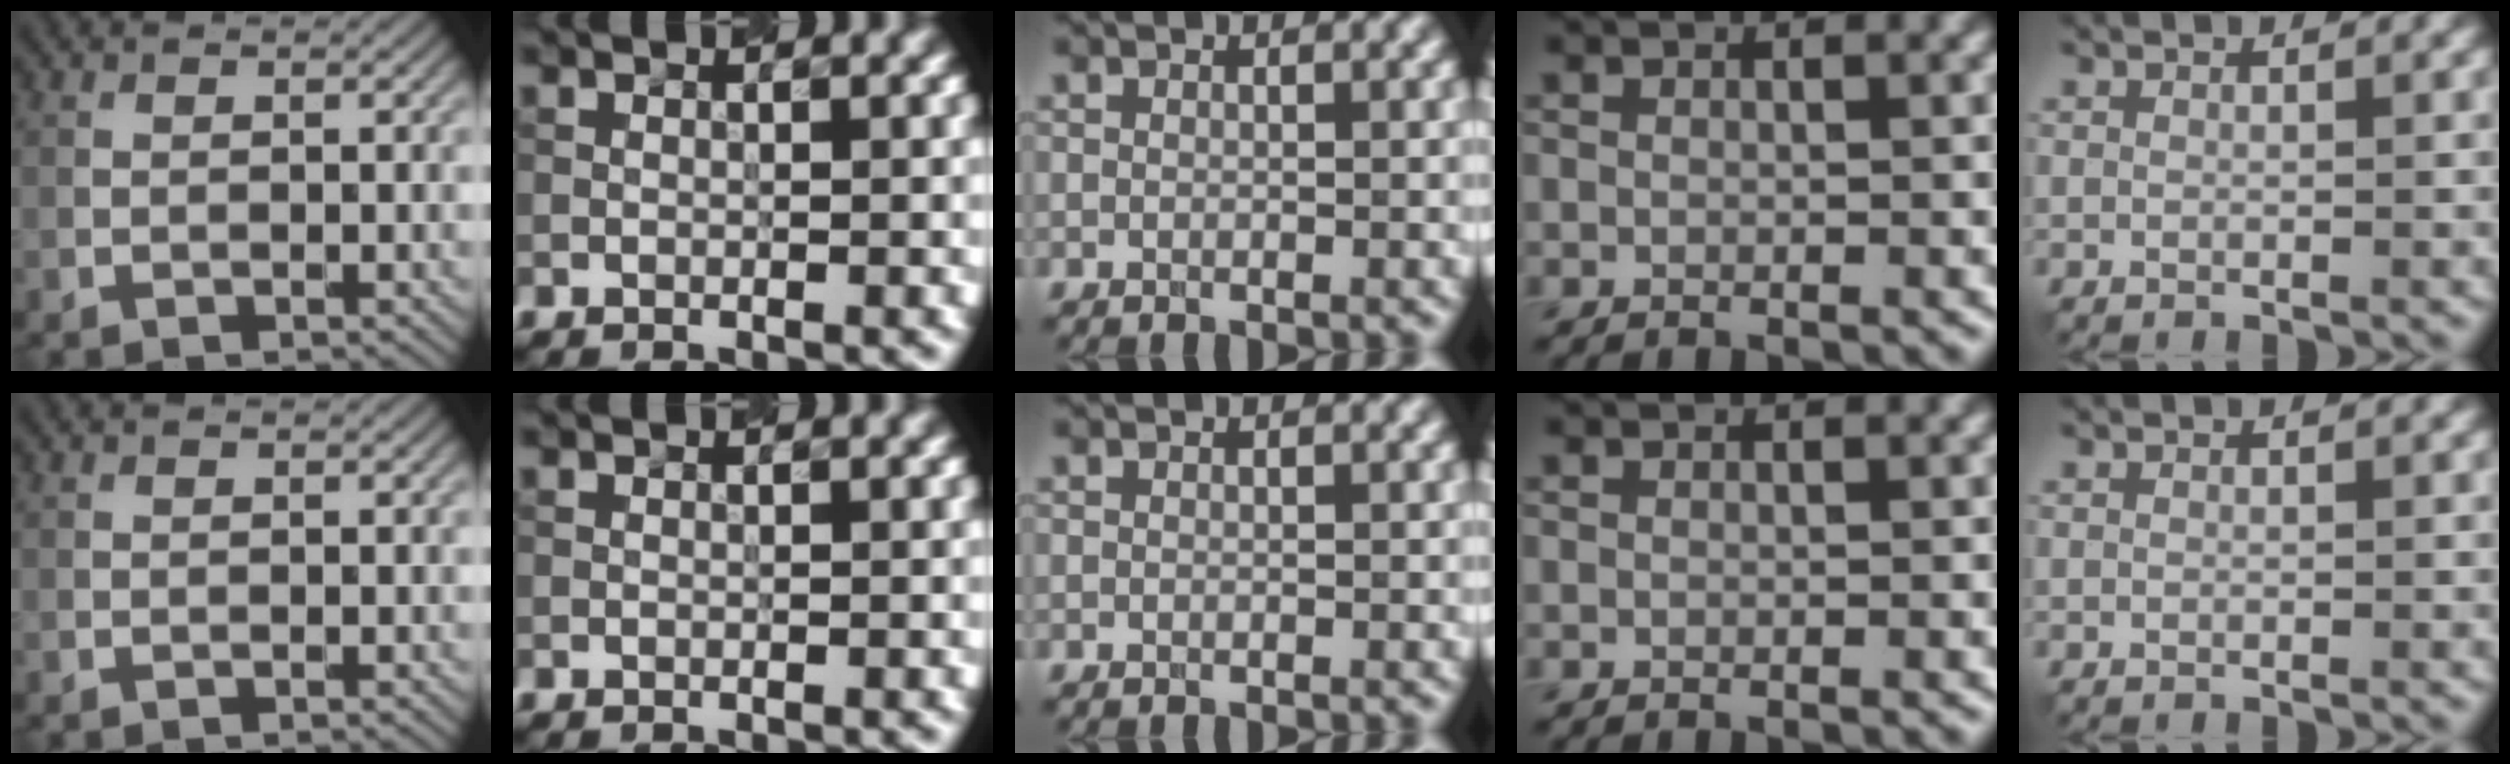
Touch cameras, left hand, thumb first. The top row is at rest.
{}